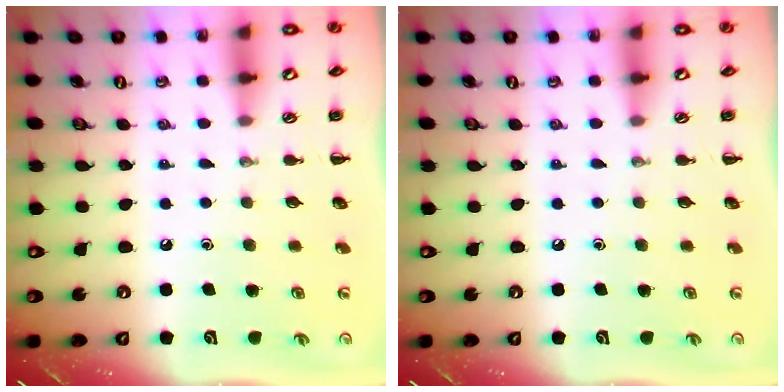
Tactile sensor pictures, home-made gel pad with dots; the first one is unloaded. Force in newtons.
{"total": 0.0}